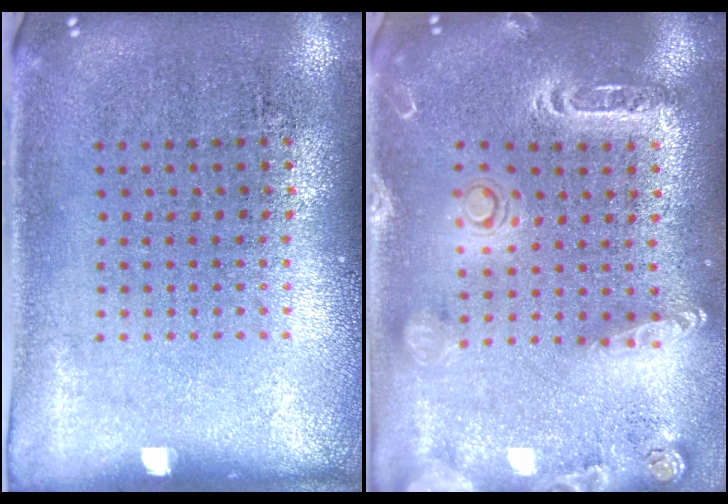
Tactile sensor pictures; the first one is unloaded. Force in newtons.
{"total": 2.1, "press": 1.9, "slide": 0.8}